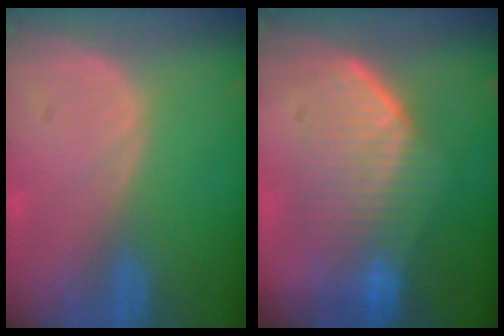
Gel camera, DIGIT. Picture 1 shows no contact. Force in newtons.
{"total": 7.8, "press": 7.7, "slide": 0.6}